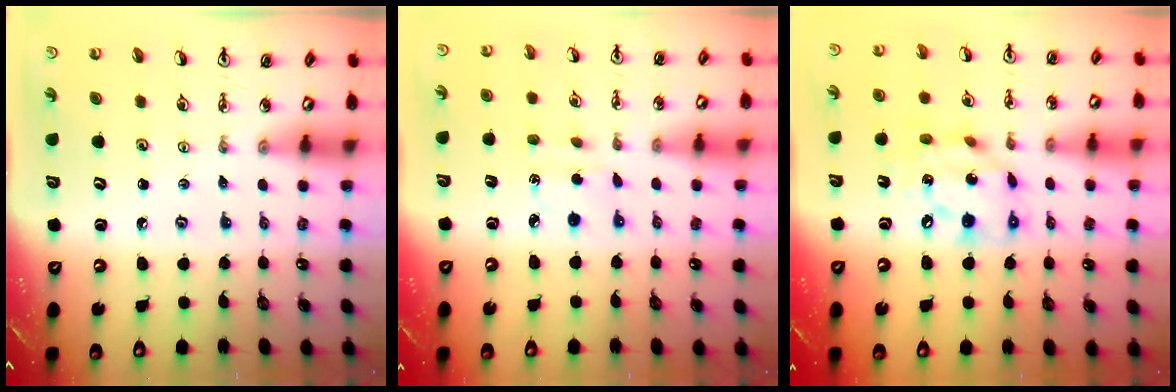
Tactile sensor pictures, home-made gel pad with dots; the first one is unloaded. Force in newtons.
{"total": 3.0, "press": 2.8, "slide": 0.8}
{"total": 14.4, "press": 14.3, "slide": 1.7}